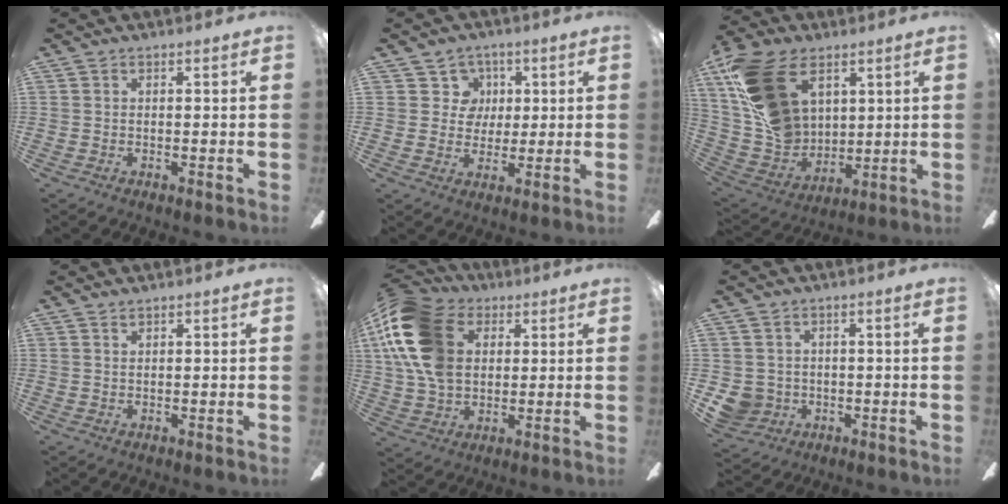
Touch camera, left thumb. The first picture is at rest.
{"total": 6.9, "force": [2.4, 6.4, 0.9], "torque": [-0.017, -0.003, 0.042]}
{"total": 21.9, "force": [9.8, 14.1, 13.6], "torque": [-0.306, -0.027, 0.181]}
{"total": 0.8, "force": [0.7, 0.3, 0.3], "torque": [-0.006, 0.002, 0.014]}
{"total": 19.3, "force": [5.8, 13.6, 12.4], "torque": [-0.276, -0.005, 0.107]}
{"total": 5.3, "force": [-0.3, 5.2, 1.1], "torque": [-0.045, 0.002, -0.005]}